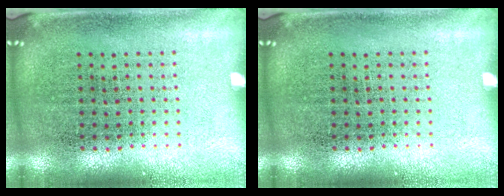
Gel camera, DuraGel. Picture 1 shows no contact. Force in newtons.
{"total": 0.0}